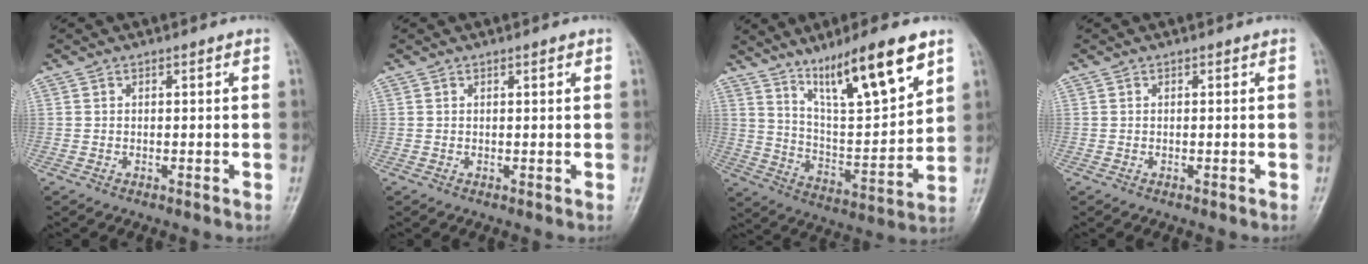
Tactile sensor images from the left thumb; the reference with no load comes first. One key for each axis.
{"total": 0.9, "fx": 0.5, "fy": 0.1, "fz": 0.8, "tx": -0.012, "ty": 0.000, "tz": 0.006}
{"total": 17.6, "fx": 11.0, "fy": 3.5, "fz": 13.3, "tx": -0.199, "ty": -0.055, "tz": 0.200}
{"total": 0.0}